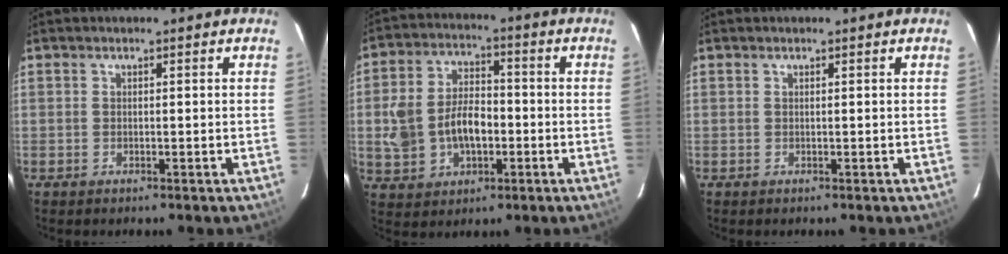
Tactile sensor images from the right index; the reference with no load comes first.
{"total": 12.7, "force": [-2.2, 8.6, 9.1], "torque": [-0.200, 0.015, -0.026]}
{"total": 0.0}